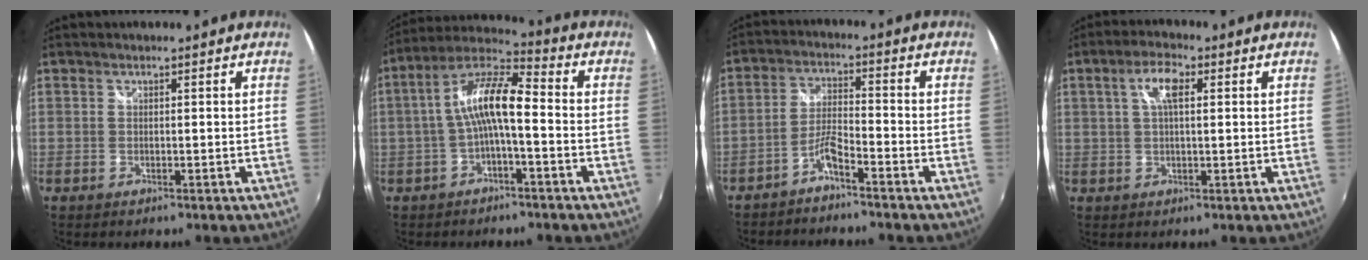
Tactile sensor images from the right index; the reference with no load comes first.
{"total": 10.1, "force": [-1.8, 2.6, 9.6], "torque": [-0.200, 0.022, -0.036]}
{"total": 4.1, "force": [-3.2, 0.2, 2.5], "torque": [-0.065, 0.013, -0.064]}
{"total": 5.2, "force": [1.5, 1.8, 4.6], "torque": [-0.084, 0.013, 0.027]}